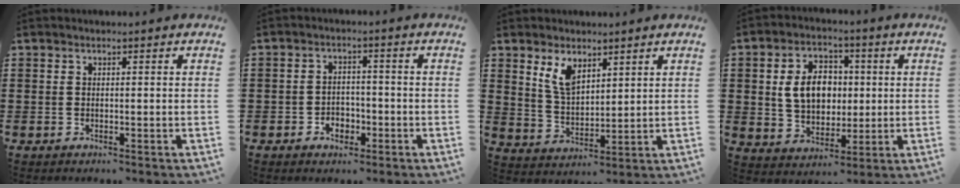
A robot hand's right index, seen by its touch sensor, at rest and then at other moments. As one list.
[{"total": 2.9, "force": [-1.6, 2.1, 1.2], "torque": [-0.027, 0.003, -0.035]}, {"total": 5.8, "force": [3.7, 2.7, 3.6], "torque": [-0.082, -0.001, 0.068]}, {"total": 8.2, "force": [0.9, 6.1, 5.4], "torque": [-0.119, 0.010, 0.008]}]